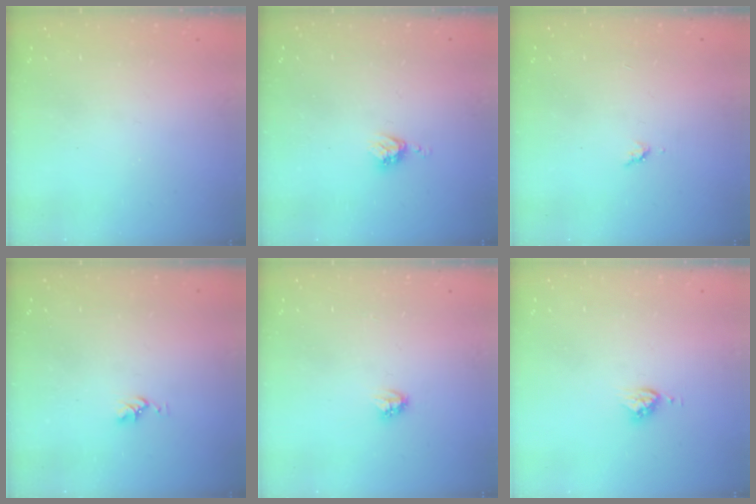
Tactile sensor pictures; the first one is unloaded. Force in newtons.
{"total": 3.6, "press": 3.6, "slide": 0.2}
{"total": 3.0, "press": 2.9, "slide": 0.5}
{"total": 2.1, "press": 2.0, "slide": 0.3}
{"total": 2.7, "press": 2.7, "slide": 0.3}
{"total": 4.6, "press": 4.6, "slide": 0.2}